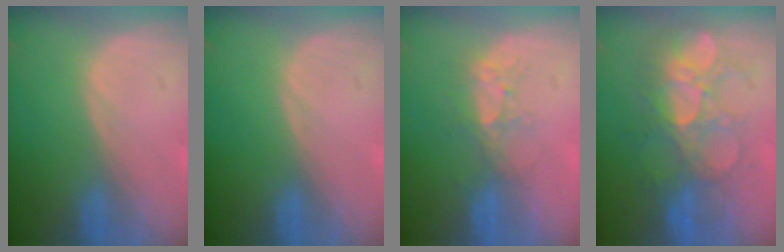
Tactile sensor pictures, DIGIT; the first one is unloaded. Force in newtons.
{"total": 0.0}
{"total": 4.0, "press": 3.5, "slide": 1.9}
{"total": 9.0, "press": 8.8, "slide": 2.3}